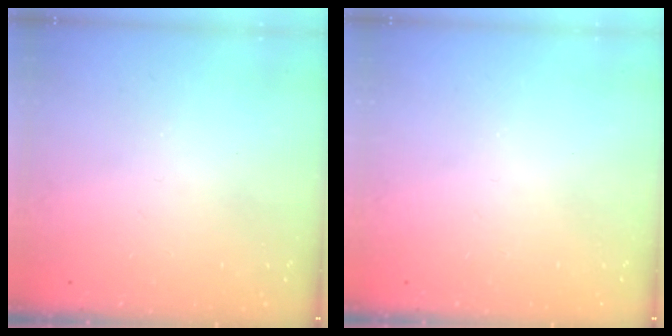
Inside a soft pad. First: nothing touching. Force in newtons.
{"total": 0.0}